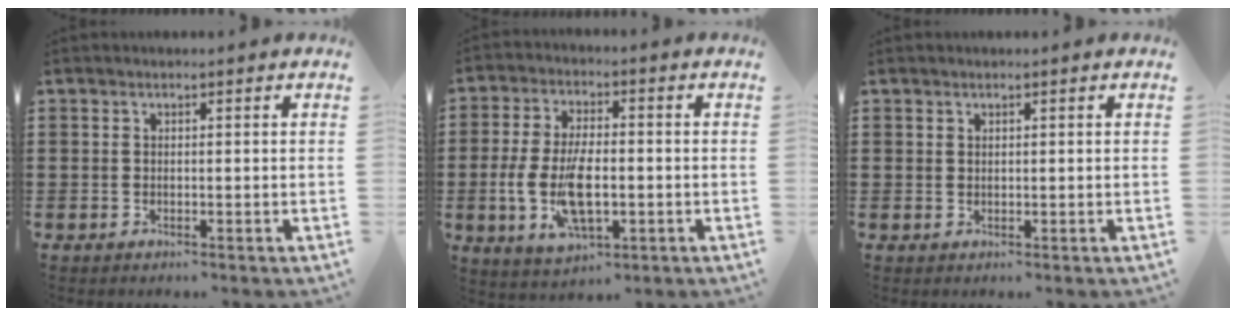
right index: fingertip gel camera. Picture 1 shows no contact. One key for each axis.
{"total": 9.7, "fx": -1.8, "fy": 4.8, "fz": 8.2, "tx": -0.190, "ty": -0.006, "tz": -0.036}
{"total": 0.7, "fx": 0.5, "fy": 0.4, "fz": 0.1, "tx": -0.004, "ty": 0.003, "tz": 0.009}